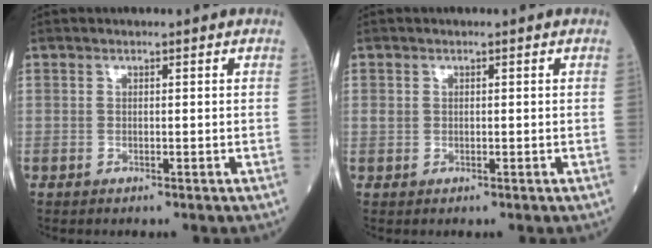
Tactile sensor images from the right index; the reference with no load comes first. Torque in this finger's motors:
{"motor_torque": [0.01, 0.01, 0.11, 0.02]}